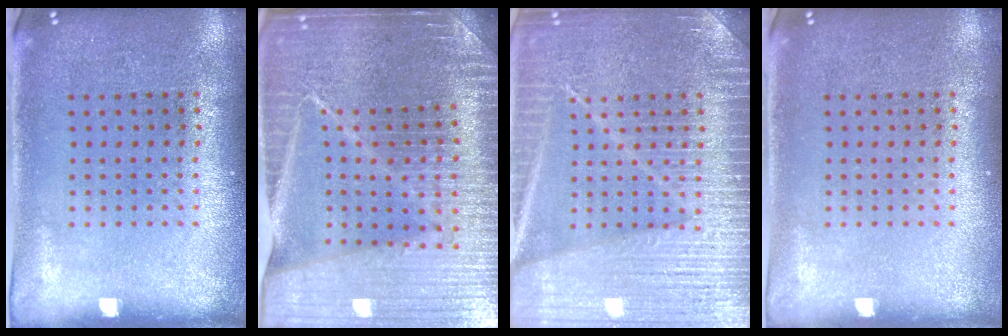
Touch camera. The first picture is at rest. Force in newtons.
{"total": 5.2, "press": 4.7, "slide": 2.1}
{"total": 6.8, "press": 6.8, "slide": 1.0}
{"total": 0.0}